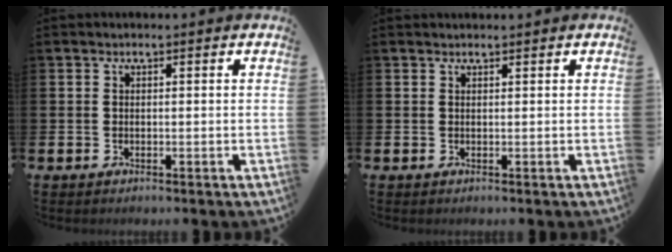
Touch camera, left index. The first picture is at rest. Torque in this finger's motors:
{"motor_torque": [1.04, -1.10, 0.50, 0.06]}